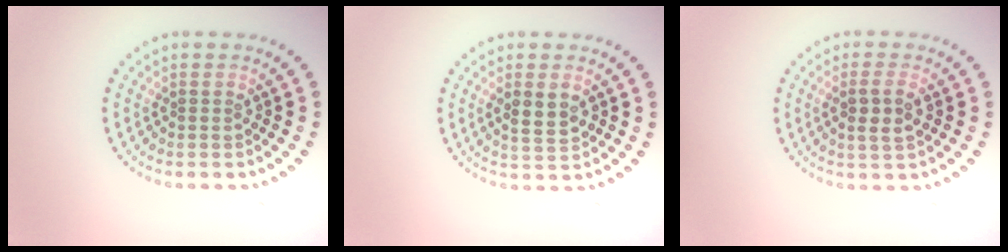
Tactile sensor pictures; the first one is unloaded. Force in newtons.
{"total": 2.5, "press": 2.5, "slide": 0.4}
{"total": 2.3, "press": 2.2, "slide": 0.7}